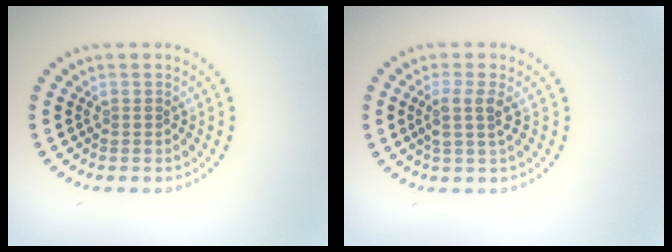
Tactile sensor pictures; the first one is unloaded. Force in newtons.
{"total": 2.2, "press": 1.8, "slide": 1.2}